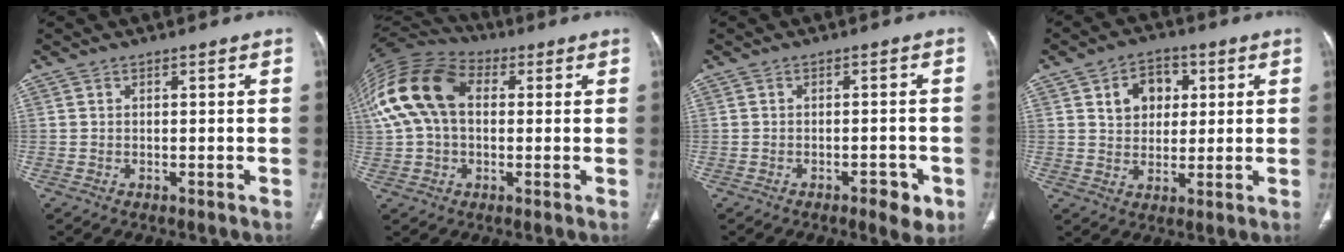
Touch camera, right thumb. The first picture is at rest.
{"total": 18.6, "force": [3.2, 12.5, 13.4], "torque": [-0.291, 0.039, 0.051]}
{"total": 4.2, "force": [-2.1, 1.8, 3.1], "torque": [-0.026, 0.005, -0.023]}
{"total": 8.2, "force": [2.8, 6.2, 4.6], "torque": [-0.036, -0.005, 0.044]}